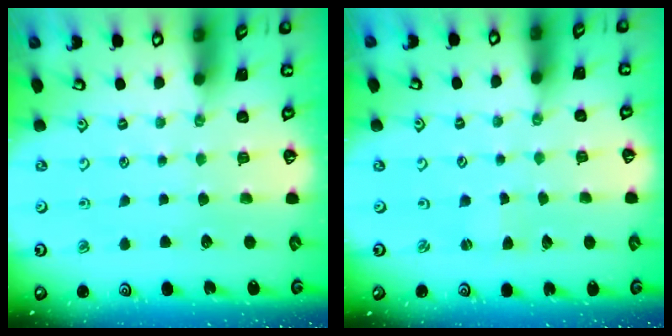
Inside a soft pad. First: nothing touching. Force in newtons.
{"total": 0.5, "press": 0.5, "slide": 0.1}